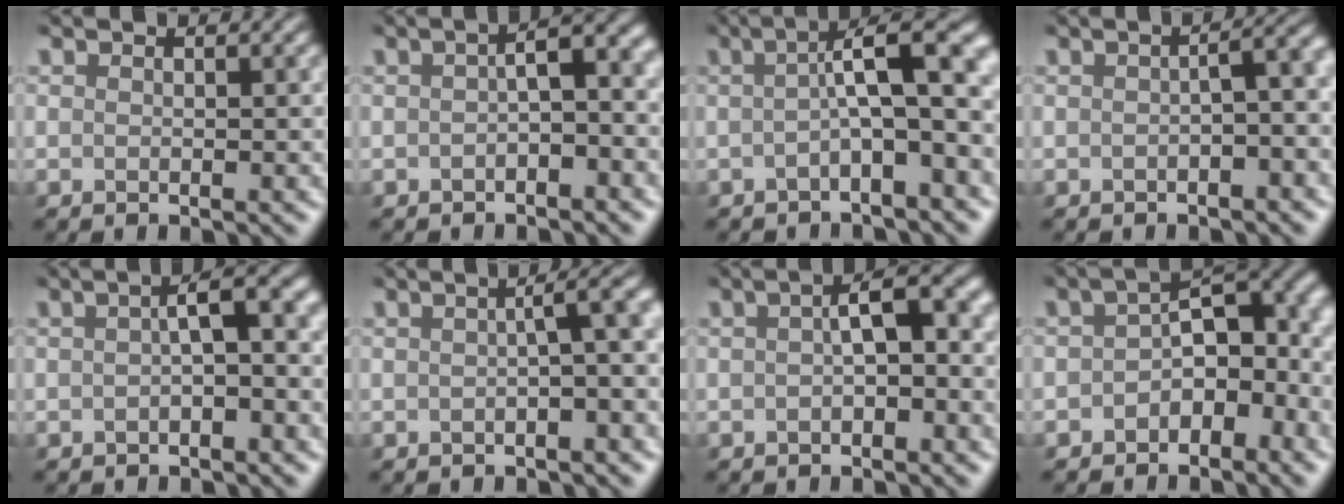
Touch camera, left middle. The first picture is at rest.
{"total": 3.7, "force": [-1.0, 1.2, 3.4], "torque": [-0.048, 0.012, -0.022]}
{"total": 6.3, "force": [-0.6, 1.1, 6.1], "torque": [-0.080, 0.028, -0.021]}
{"total": 4.1, "force": [-1.6, 1.4, 3.5], "torque": [-0.032, 0.008, -0.024]}
{"total": 3.5, "force": [-0.4, 0.8, 3.4], "torque": [-0.052, 0.016, -0.012]}
{"total": 4.0, "force": [-0.7, 1.0, 3.8], "torque": [-0.035, 0.015, -0.015]}
{"total": 3.5, "force": [-0.3, 1.0, 3.4], "torque": [-0.053, 0.016, -0.011]}
{"total": 8.1, "force": [-2.2, 4.8, 6.1], "torque": [-0.075, 0.004, -0.040]}